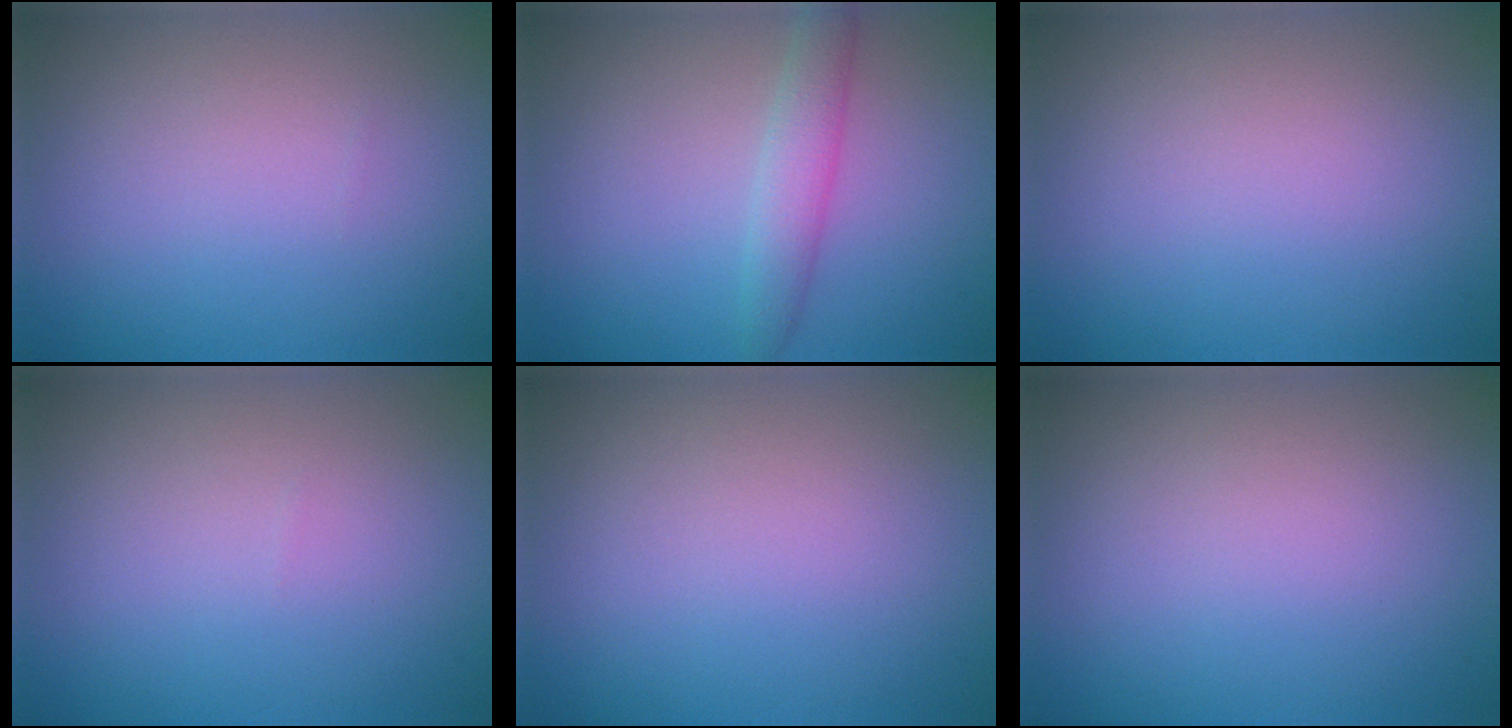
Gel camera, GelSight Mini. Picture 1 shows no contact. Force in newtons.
{"total": 2.6, "press": 2.6, "slide": 0.1}
{"total": 0.0}
{"total": 0.0}
{"total": 0.0}
{"total": 0.0}